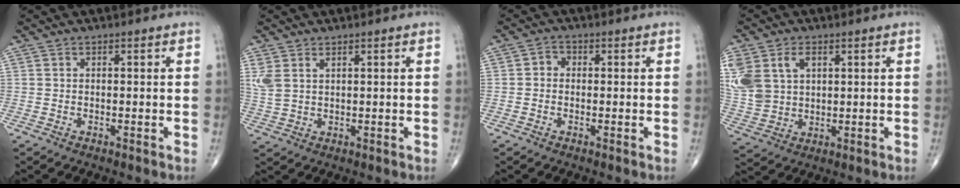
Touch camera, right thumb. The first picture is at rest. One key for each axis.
{"total": 3.6, "fx": 1.8, "fy": 1.8, "fz": 2.5, "tx": -0.064, "ty": 0.002, "tz": 0.048}
{"total": 2.0, "fx": -0.1, "fy": 1.7, "fz": 1.0, "tx": -0.005, "ty": 0.007, "tz": -0.010}
{"total": 13.8, "fx": 4.5, "fy": 9.9, "fz": 8.5, "tx": -0.199, "ty": 0.004, "tz": 0.101}